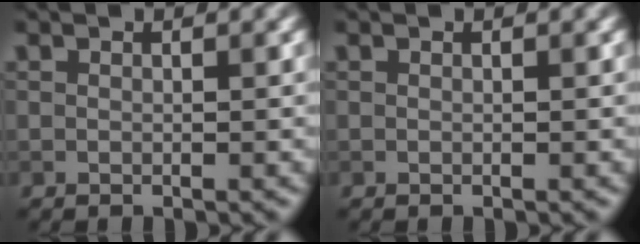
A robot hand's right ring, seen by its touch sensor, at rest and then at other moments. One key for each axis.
{"total": 0.0}